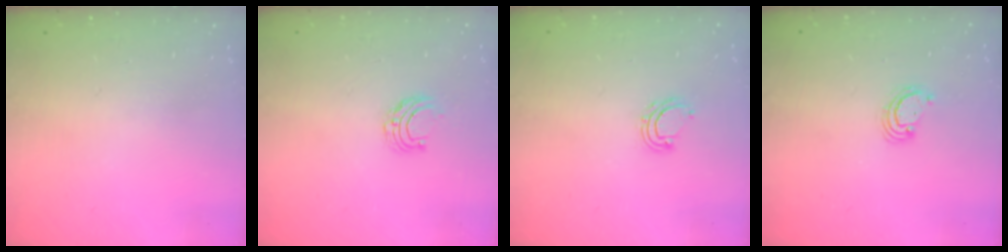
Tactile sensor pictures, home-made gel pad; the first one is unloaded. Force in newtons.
{"total": 5.0, "press": 5.0, "slide": 0.4}
{"total": 5.7, "press": 5.7, "slide": 0.6}
{"total": 2.5, "press": 2.5, "slide": 0.3}